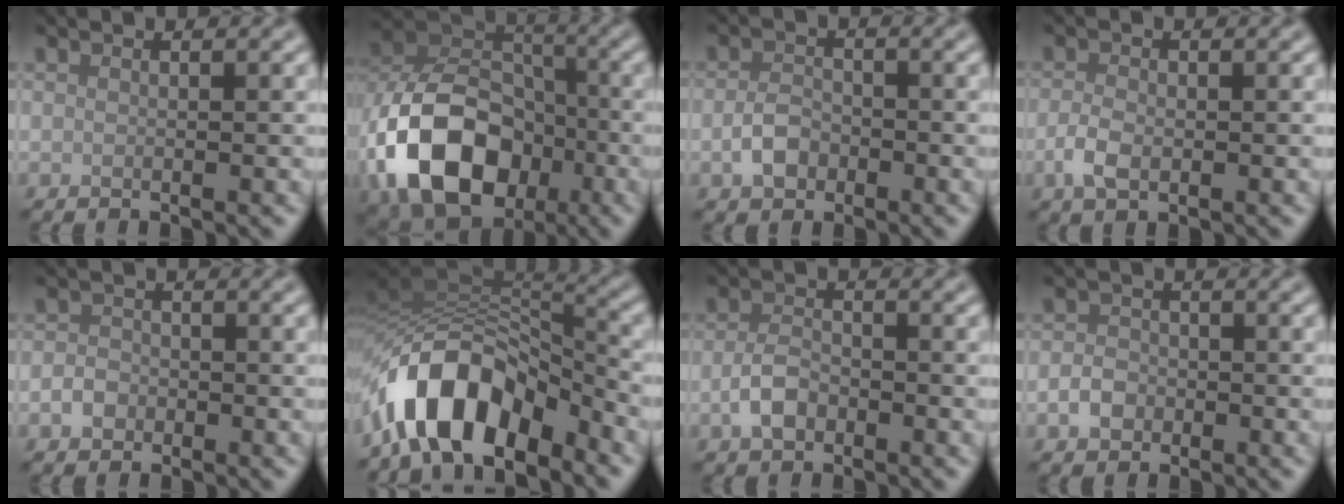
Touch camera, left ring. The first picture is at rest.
{"total": 13.6, "force": [-5.1, 9.5, 8.3], "torque": [-0.171, -0.008, -0.104]}
{"total": 2.5, "force": [-1.0, 1.8, 1.5], "torque": [-0.029, 0.001, -0.024]}
{"total": 2.3, "force": [-0.6, 1.4, 1.7], "torque": [-0.038, -0.003, -0.014]}
{"total": 1.6, "force": [-0.7, 1.3, 0.6], "torque": [-0.007, 0.001, -0.018]}
{"total": 9.7, "force": [-6.0, 4.5, 6.2], "torque": [-0.097, 0.011, -0.109]}
{"total": 2.6, "force": [-1.1, 1.6, 1.7], "torque": [-0.037, 0.001, -0.027]}
{"total": 2.0, "force": [-0.8, 1.6, 0.9], "torque": [-0.014, 0.000, -0.020]}